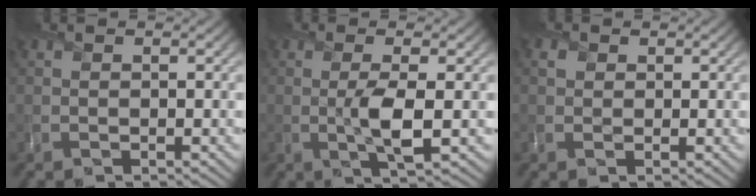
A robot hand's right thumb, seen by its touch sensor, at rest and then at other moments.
{"total": 3.9, "force": [-0.3, 0.8, 3.8], "torque": [-0.075, -0.002, -0.006]}
{"total": 1.0, "force": [0.5, 0.8, 0.2], "torque": [-0.003, 0.002, 0.008]}